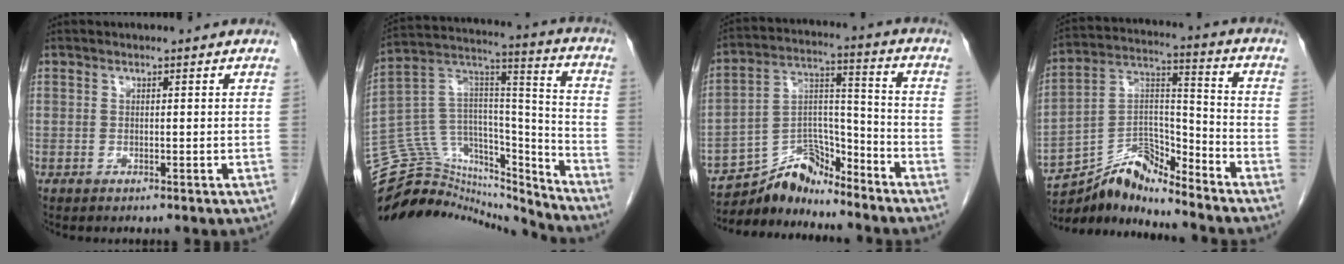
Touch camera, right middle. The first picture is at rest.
{"total": 25.4, "force": [-24.1, 6.6, 4.4], "torque": [-0.118, 0.057, -0.382]}
{"total": 9.8, "force": [-9.5, 2.1, 1.0], "torque": [-0.018, 0.034, -0.179]}
{"total": 11.2, "force": [-11.1, 0.4, 1.9], "torque": [-0.036, 0.039, -0.209]}